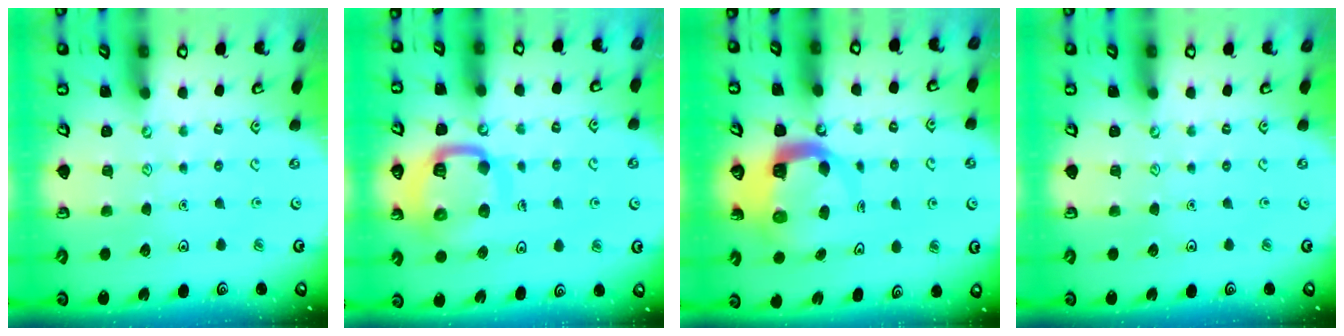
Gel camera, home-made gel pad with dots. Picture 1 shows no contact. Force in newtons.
{"total": 14.9, "press": 14.8, "slide": 1.6}
{"total": 8.2, "press": 8.1, "slide": 1.1}
{"total": 0.0}